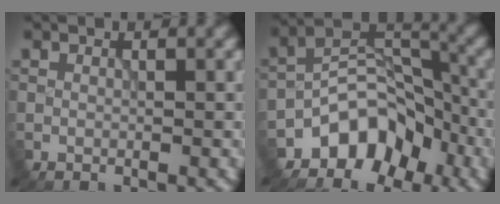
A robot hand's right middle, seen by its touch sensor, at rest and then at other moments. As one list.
[{"total": 6.4, "force": [-4.3, 3.9, 2.6], "torque": [-0.016, 0.006, -0.076]}]